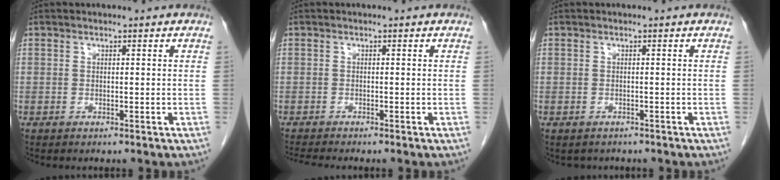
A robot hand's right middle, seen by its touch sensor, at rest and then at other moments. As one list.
[{"total": 2.4, "force": [-2.2, -0.5, 0.8], "torque": [-0.016, -0.009, -0.041]}, {"total": 1.6, "force": [-1.3, 0.9, 0.1], "torque": [-0.005, 0.001, -0.017]}]